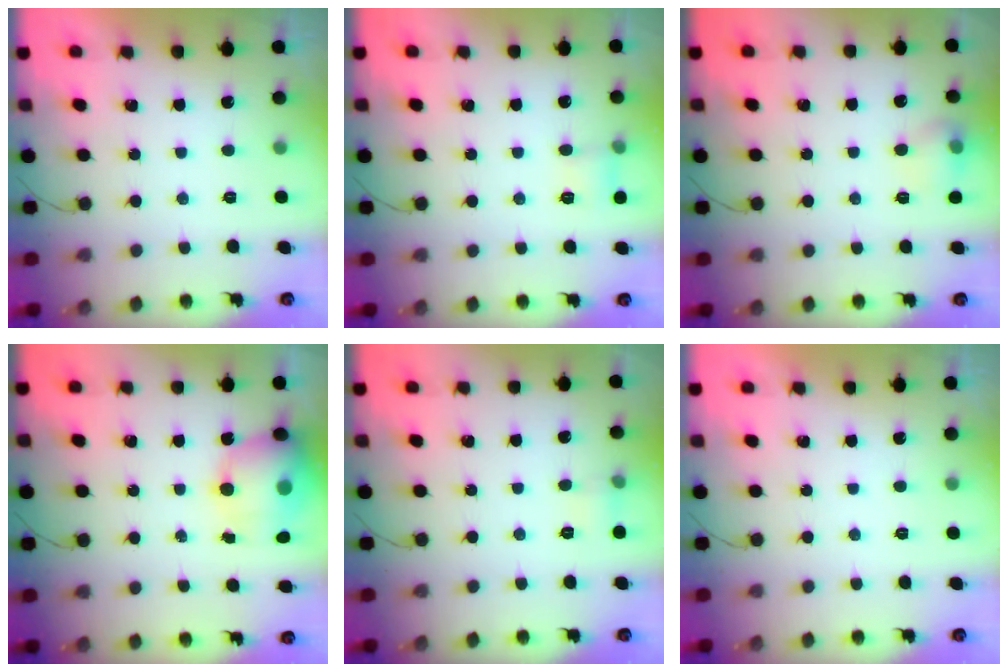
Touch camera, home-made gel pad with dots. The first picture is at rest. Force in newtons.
{"total": 3.9, "press": 3.7, "slide": 1.3}
{"total": 8.0, "press": 7.9, "slide": 1.4}
{"total": 14.8, "press": 14.5, "slide": 3.3}
{"total": 4.7, "press": 4.2, "slide": 2.2}
{"total": 0.0}